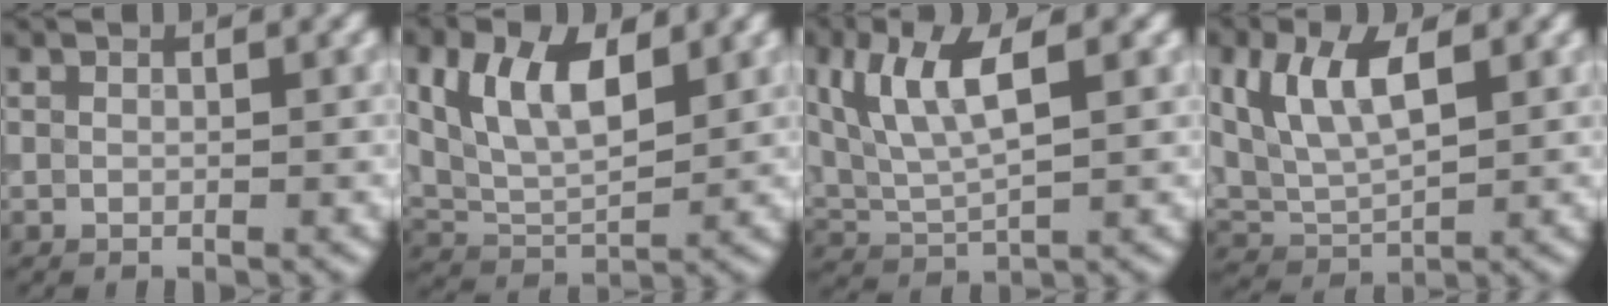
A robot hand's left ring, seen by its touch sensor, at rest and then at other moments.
{"total": 6.8, "force": [2.6, 3.5, 5.2], "torque": [-0.105, 0.003, 0.045]}
{"total": 6.6, "force": [2.4, 2.6, 5.5], "torque": [-0.111, 0.006, 0.048]}
{"total": 6.3, "force": [2.1, 3.2, 5.0], "torque": [-0.101, 0.007, 0.039]}